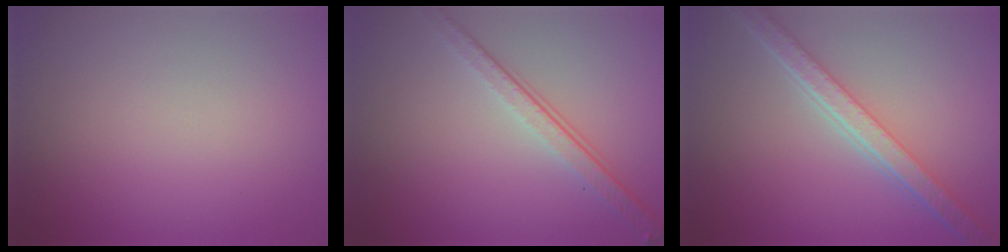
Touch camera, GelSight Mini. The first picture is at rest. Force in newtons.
{"total": 4.1, "press": 2.8, "slide": 2.9}
{"total": 5.8, "press": 4.4, "slide": 3.8}